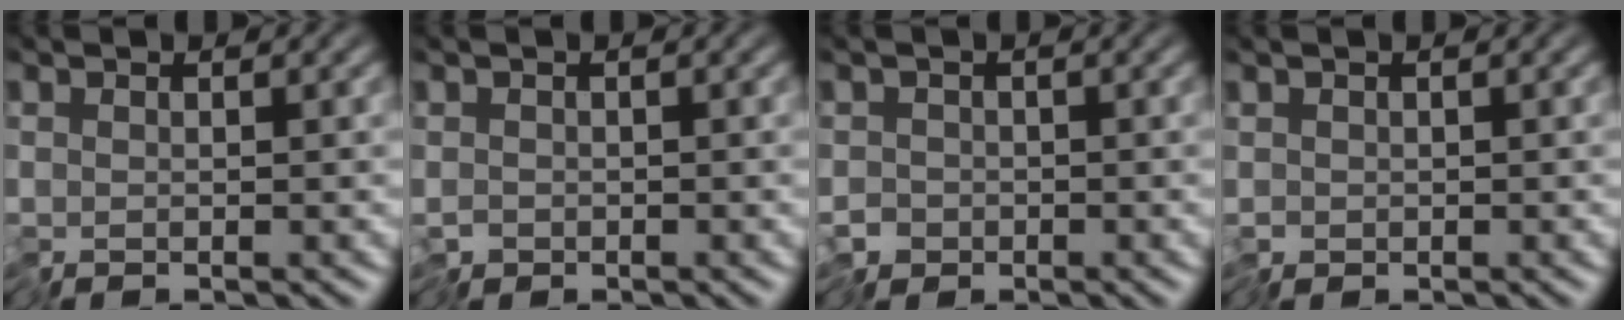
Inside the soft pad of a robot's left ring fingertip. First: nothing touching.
{"total": 0.9, "force": [-0.6, 0.7, 0.3], "torque": [-0.008, -0.005, -0.015]}
{"total": 1.9, "force": [-1.1, 1.5, 0.3], "torque": [-0.007, -0.002, -0.030]}
{"total": 0.9, "force": [-0.4, 0.7, 0.5], "torque": [-0.014, -0.002, -0.011]}